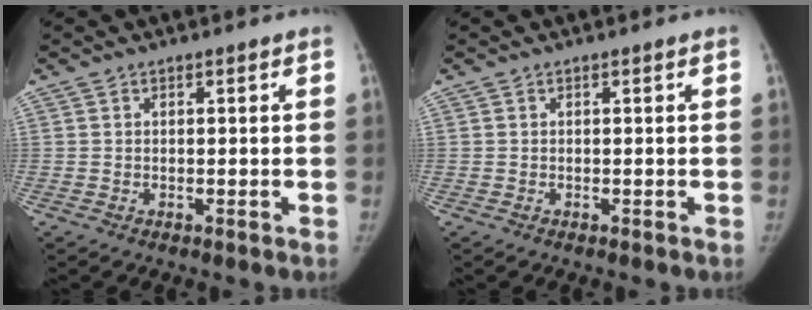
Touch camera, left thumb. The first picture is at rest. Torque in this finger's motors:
{"motor_torque": [0.00, 0.00, 0.20, -0.09, 0.00]}